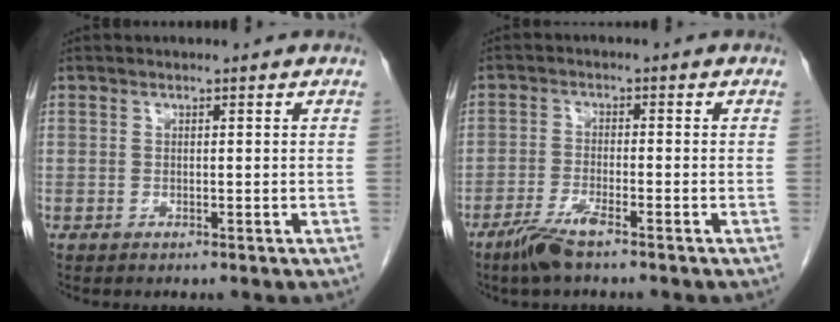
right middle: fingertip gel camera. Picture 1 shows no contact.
{"total": 4.6, "force": [-3.4, 0.4, 3.1], "torque": [-0.069, -0.009, -0.066]}